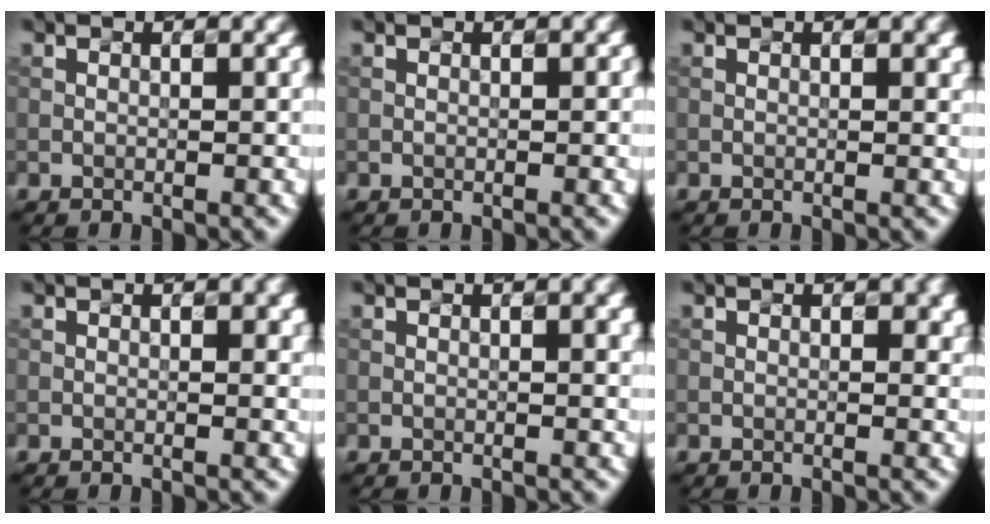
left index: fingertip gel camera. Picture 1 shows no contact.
{"total": 0.0}
{"total": 1.3, "force": [0.4, 0.5, 1.1], "torque": [-0.008, 0.003, 0.005]}
{"total": 1.4, "force": [0.4, 0.5, 1.3], "torque": [-0.010, 0.003, 0.010]}
{"total": 1.8, "force": [0.5, 0.6, 1.6], "torque": [-0.013, 0.005, 0.005]}
{"total": 1.4, "force": [0.4, 0.5, 1.2], "torque": [-0.012, 0.002, 0.014]}